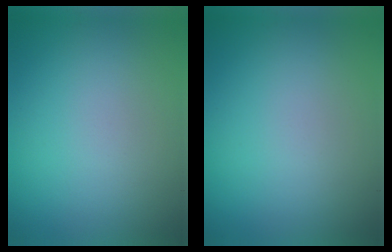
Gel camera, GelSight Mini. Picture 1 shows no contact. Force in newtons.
{"total": 0.0}